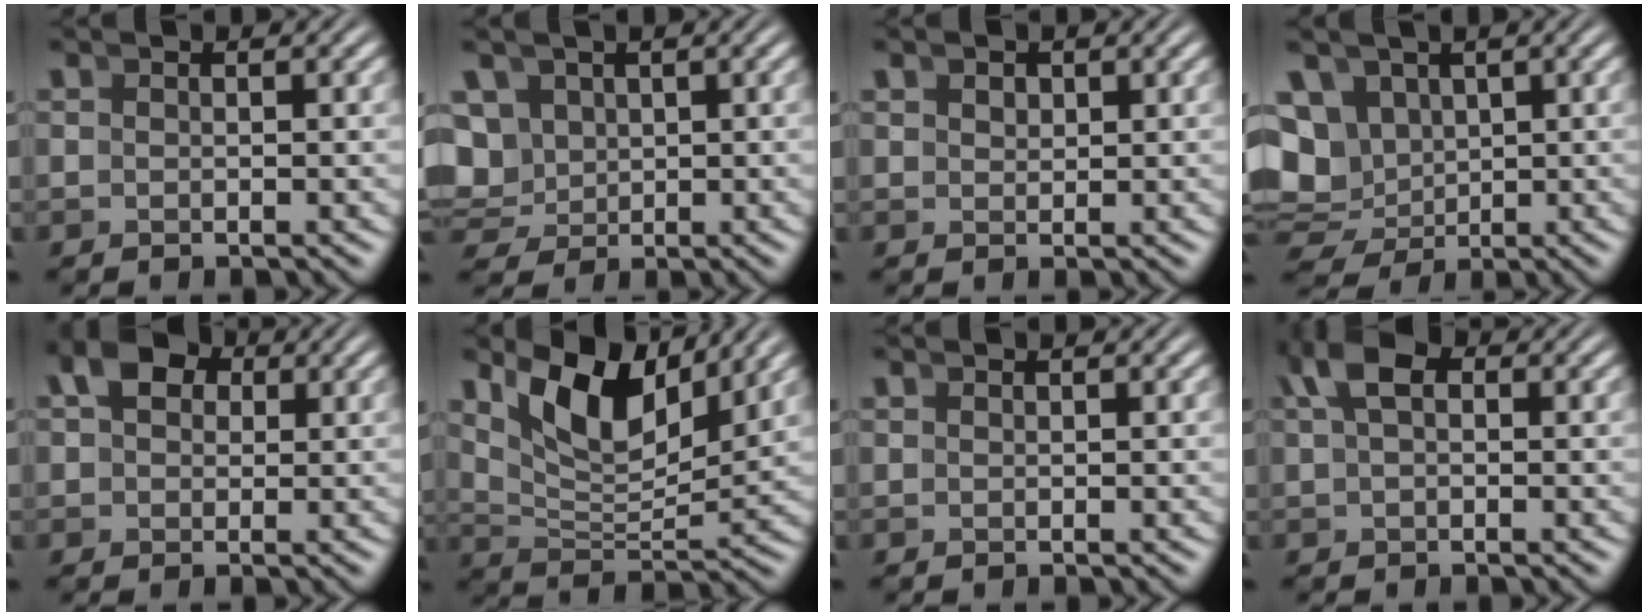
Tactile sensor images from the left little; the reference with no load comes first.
{"total": 6.5, "force": [0.0, 6.1, 2.4], "torque": [-0.087, -0.036, 0.014]}
{"total": 0.9, "force": [0.7, 0.4, 0.3], "torque": [0.002, -0.002, 0.021]}
{"total": 9.5, "force": [0.1, 8.6, 4.0], "torque": [-0.107, -0.045, 0.017]}
{"total": 5.6, "force": [2.2, 4.2, 2.9], "torque": [-0.048, 0.012, 0.027]}
{"total": 7.2, "force": [3.9, 2.8, 5.4], "torque": [-0.080, 0.002, 0.070]}
{"total": 0.0}
{"total": 3.9, "force": [1.5, 2.0, 2.9], "torque": [-0.061, 0.004, 0.029]}